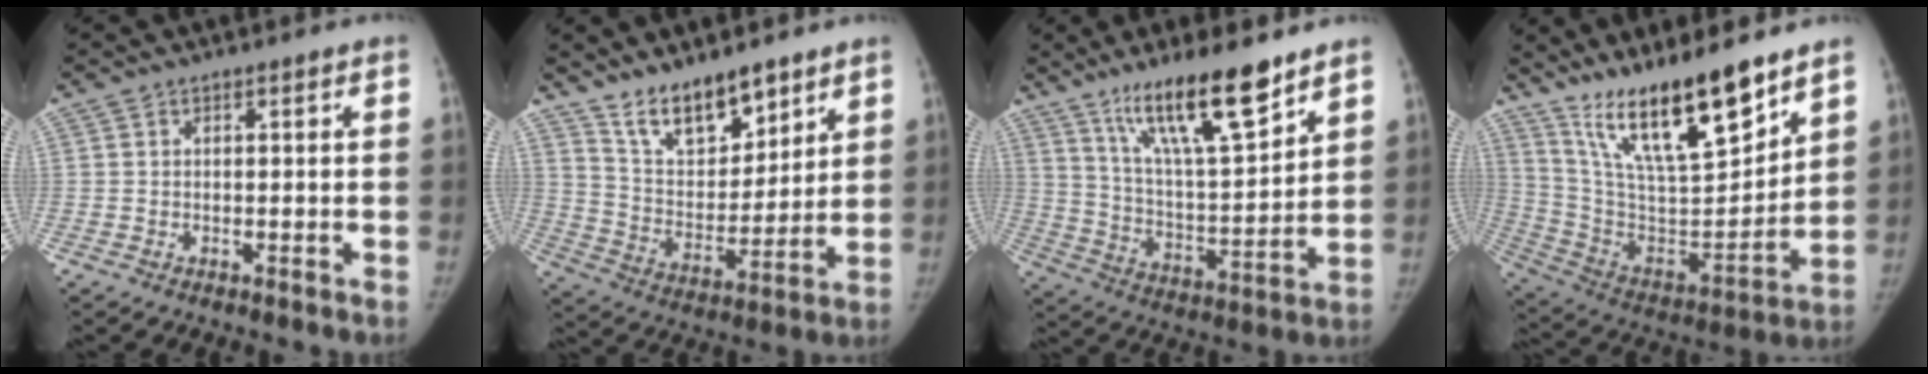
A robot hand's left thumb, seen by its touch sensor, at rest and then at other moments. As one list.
[{"total": 13.0, "force": [10.0, 5.6, 6.1], "torque": [-0.065, -0.075, 0.189]}, {"total": 17.6, "force": [12.2, 3.4, 12.2], "torque": [-0.190, -0.072, 0.223]}, {"total": 21.9, "force": [15.8, 4.9, 14.3], "torque": [-0.213, -0.081, 0.291]}]